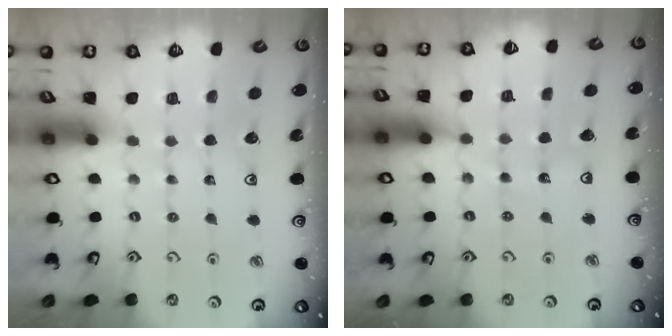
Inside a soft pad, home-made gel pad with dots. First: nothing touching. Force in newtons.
{"total": 4.7, "press": 4.6, "slide": 0.7}